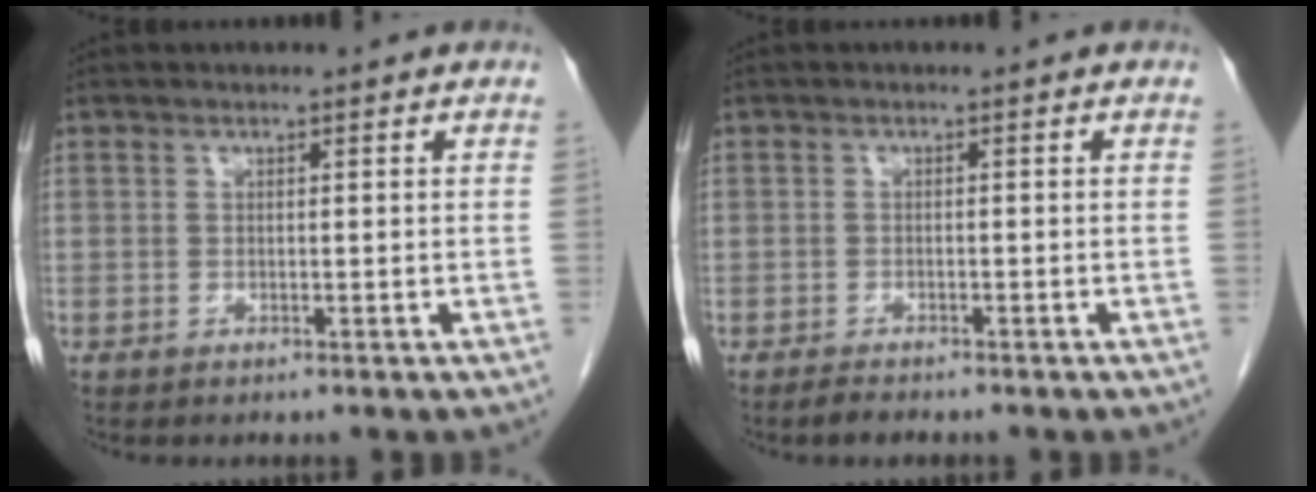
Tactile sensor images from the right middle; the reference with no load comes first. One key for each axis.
{"total": 1.5, "fx": -1.4, "fy": 0.3, "fz": 0.6, "tx": -0.023, "ty": -0.006, "tz": -0.020}